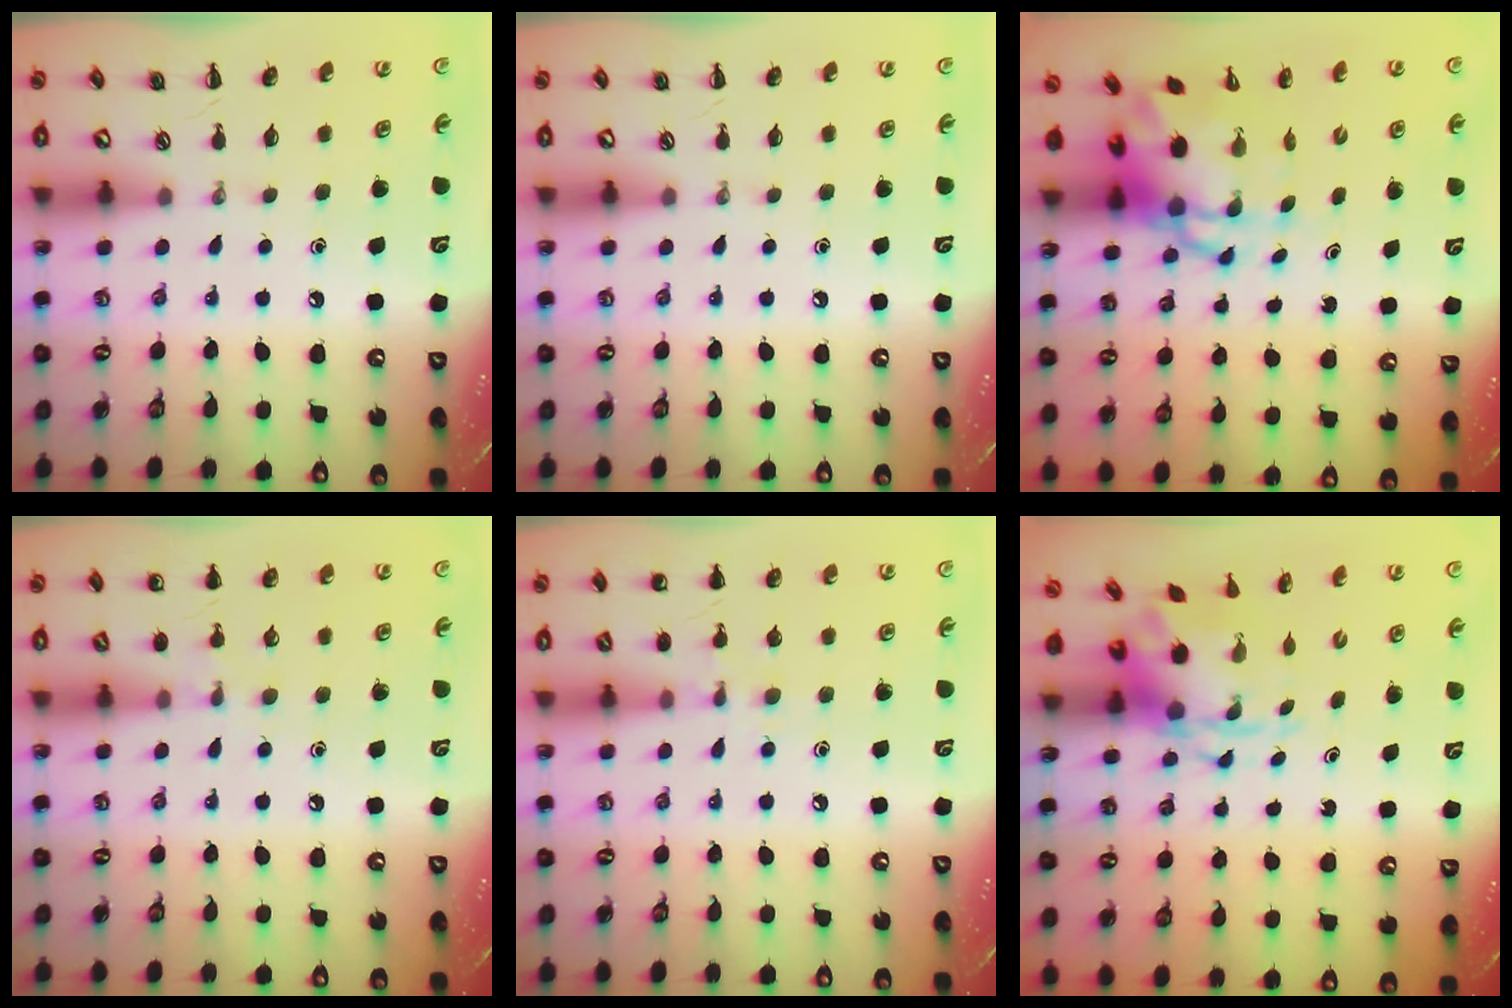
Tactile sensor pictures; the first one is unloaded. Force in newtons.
{"total": 0.0}
{"total": 8.3, "press": 8.0, "slide": 2.2}
{"total": 6.7, "press": 6.4, "slide": 2.2}
{"total": 7.4, "press": 7.2, "slide": 1.9}
{"total": 3.7, "press": 3.6, "slide": 0.8}